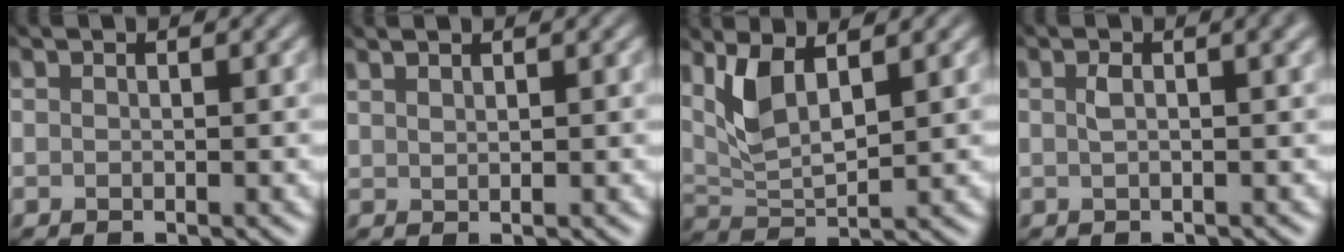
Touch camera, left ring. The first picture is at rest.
{"total": 1.3, "force": [1.2, -0.2, 0.4], "torque": [-0.012, 0.004, 0.026]}
{"total": 3.5, "force": [2.1, 0.6, 2.8], "torque": [-0.071, -0.005, 0.049]}
{"total": 2.9, "force": [0.5, 1.0, 2.7], "torque": [-0.036, 0.009, 0.009]}